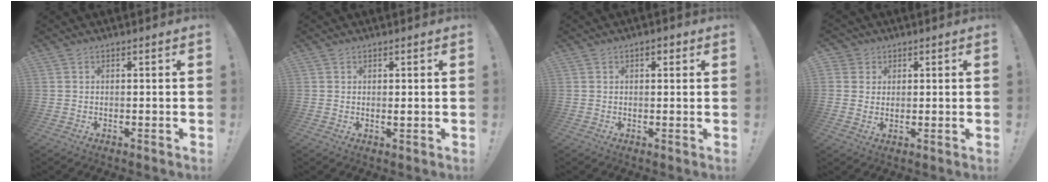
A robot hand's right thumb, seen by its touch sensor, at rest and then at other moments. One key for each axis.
{"total": 0.7, "fx": 0.4, "fy": 0.3, "fz": 0.5, "tx": 0.004, "ty": -0.005, "tz": 0.004}
{"total": 1.8, "fx": 0.7, "fy": 1.1, "fz": 1.3, "tx": -0.018, "ty": 0.003, "tz": 0.010}
{"total": 3.8, "fx": 1.7, "fy": 3.3, "fz": 0.5, "tx": -0.007, "ty": -0.006, "tz": 0.031}